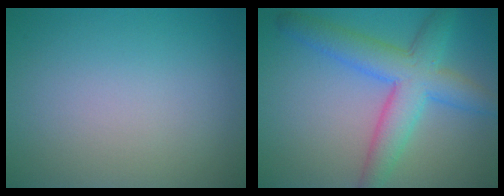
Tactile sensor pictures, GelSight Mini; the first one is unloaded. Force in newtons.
{"total": 6.4, "press": 6.4, "slide": 0.2}